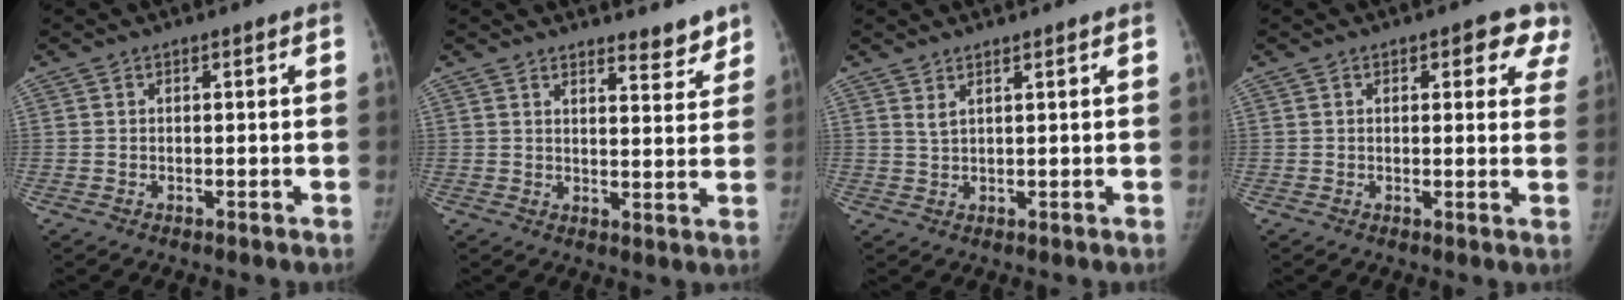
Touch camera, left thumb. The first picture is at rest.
{"total": 5.3, "force": [4.6, 1.7, 1.9], "torque": [0.001, -0.037, 0.060]}
{"total": 0.7, "force": [0.6, 0.2, 0.3], "torque": [-0.005, -0.003, 0.013]}
{"total": 6.6, "force": [3.8, 3.5, 4.0], "torque": [0.000, -0.011, 0.030]}